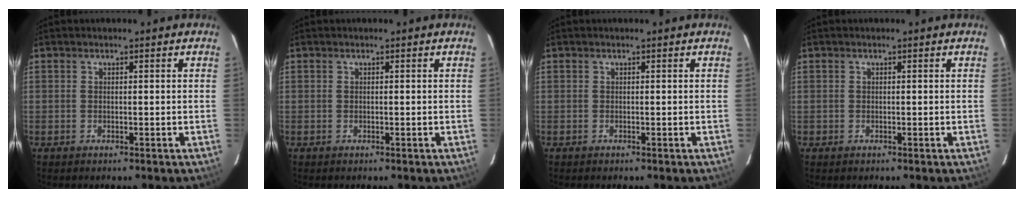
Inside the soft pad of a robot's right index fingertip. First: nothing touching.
{"total": 0.0}
{"total": 0.0}
{"total": 0.7, "force": [-0.3, 0.6, -0.1], "torque": [0.001, 0.002, -0.005]}